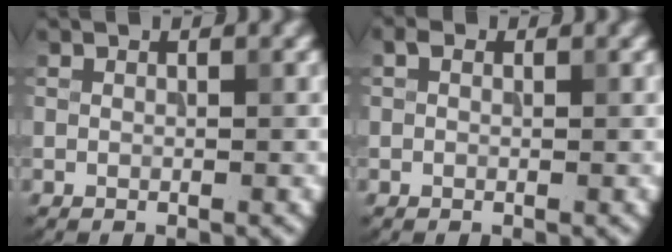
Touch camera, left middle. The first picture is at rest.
{"total": 0.7, "force": [0.2, 0.5, 0.4], "torque": [-0.003, 0.000, 0.000]}